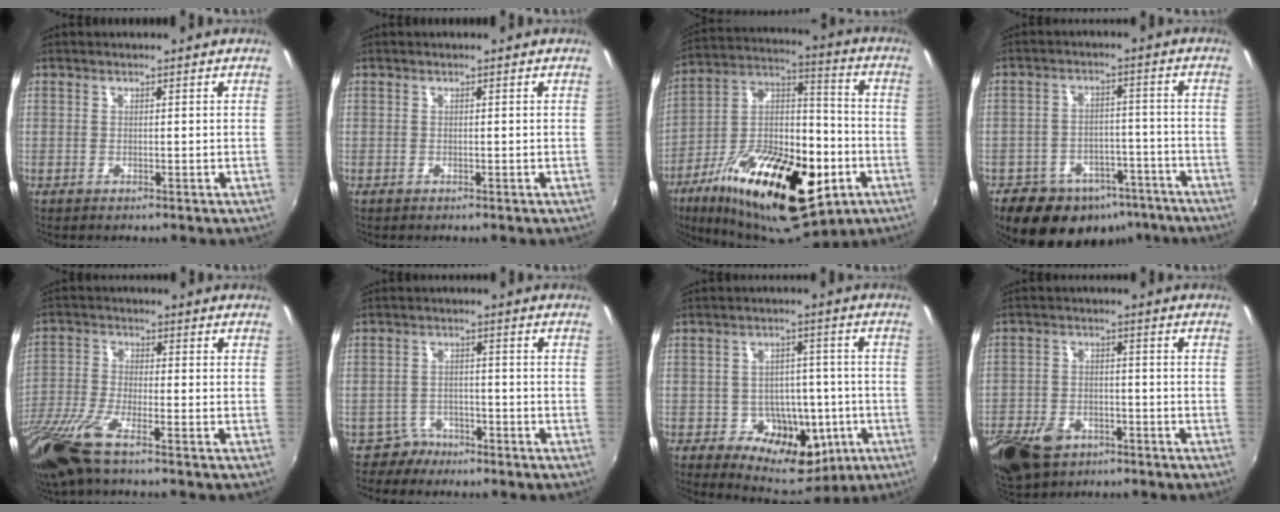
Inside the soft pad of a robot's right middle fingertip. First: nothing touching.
{"total": 0.0}
{"total": 29.7, "force": [-13.6, 13.4, 22.8], "torque": [-0.400, -0.023, -0.211]}
{"total": 17.6, "force": [-12.1, 10.5, 7.3], "torque": [-0.158, 0.013, -0.151]}
{"total": 11.5, "force": [-8.3, 1.8, 7.9], "torque": [-0.182, -0.039, -0.165]}
{"total": 3.8, "force": [-3.1, 2.3, -0.2], "torque": [-0.002, 0.010, -0.053]}
{"total": 12.6, "force": [-4.4, 9.6, 7.0], "torque": [-0.112, 0.006, -0.045]}
{"total": 12.9, "force": [-7.8, 8.0, 6.4], "torque": [-0.171, -0.016, -0.138]}